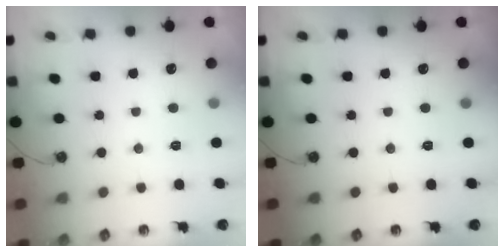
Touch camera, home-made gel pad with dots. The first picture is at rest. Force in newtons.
{"total": 0.0}